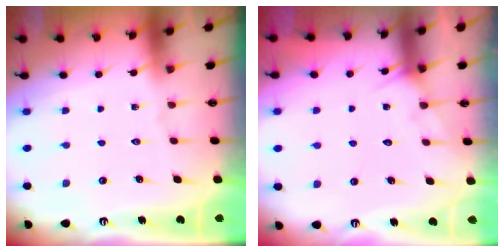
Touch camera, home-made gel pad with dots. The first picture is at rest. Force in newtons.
{"total": 6.0, "press": 5.9, "slide": 0.5}